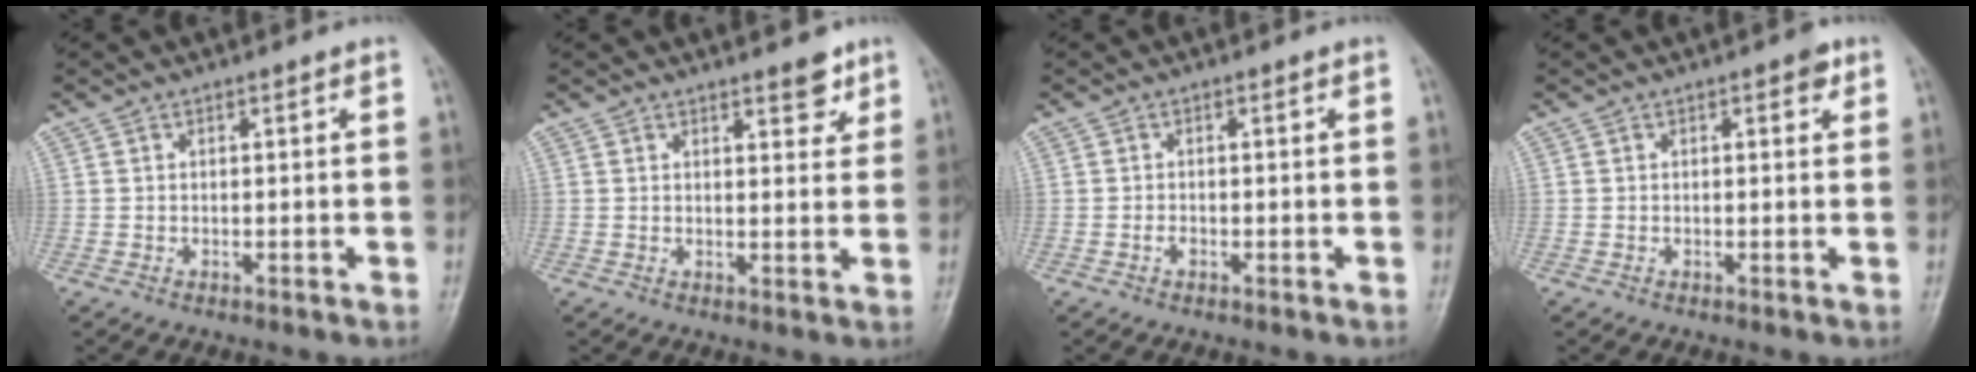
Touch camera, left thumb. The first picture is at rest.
{"total": 4.0, "force": [2.8, 1.6, 2.3], "torque": [-0.012, -0.016, 0.036]}
{"total": 0.9, "force": [-0.4, 0.6, 0.6], "torque": [-0.008, 0.001, -0.008]}
{"total": 1.9, "force": [1.0, 0.9, 1.3], "torque": [-0.008, -0.001, 0.009]}